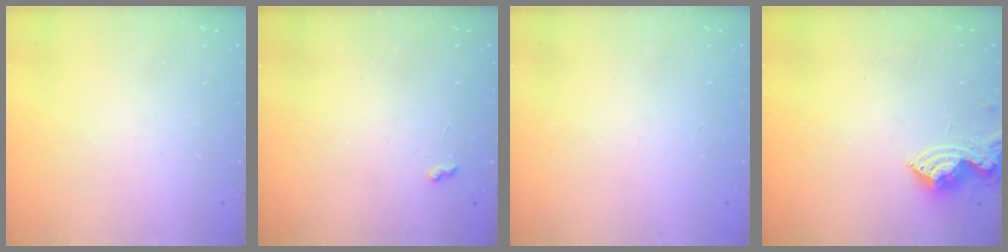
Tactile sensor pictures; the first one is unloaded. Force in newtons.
{"total": 3.0, "press": 3.0, "slide": 0.4}
{"total": 0.9, "press": 0.9, "slide": 0.1}
{"total": 7.6, "press": 7.6, "slide": 0.3}